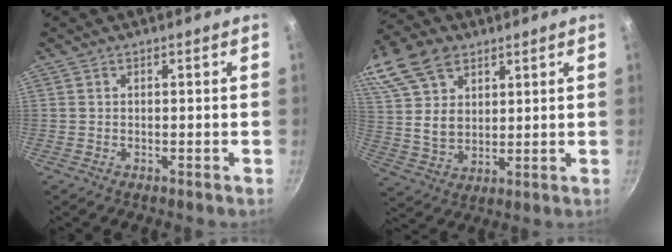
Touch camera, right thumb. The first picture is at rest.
{"total": 18.3, "force": [10.0, 12.0, 9.6], "torque": [-0.197, -0.002, 0.195]}